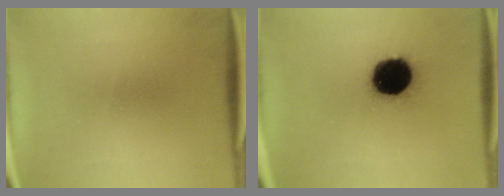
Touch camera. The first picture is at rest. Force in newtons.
{"total": 18.6}